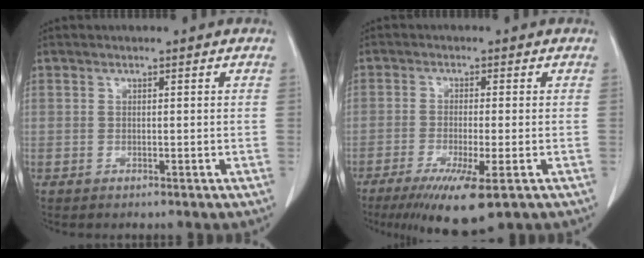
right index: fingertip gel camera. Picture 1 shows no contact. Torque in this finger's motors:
{"motor_torque": [1.29, -0.85, 0.43, 0.10]}